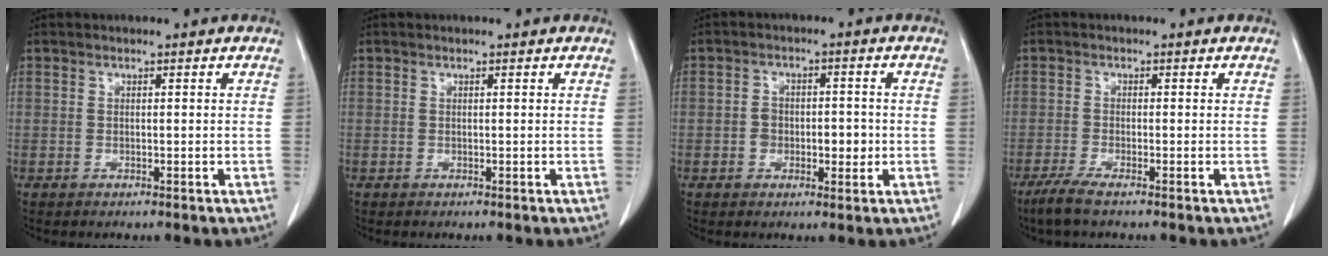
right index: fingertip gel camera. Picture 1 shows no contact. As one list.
[{"total": 0.0}, {"total": 4.8, "force": [-0.9, 3.1, 3.6], "torque": [-0.050, 0.012, -0.010]}, {"total": 2.9, "force": [-2.1, 0.0, 2.0], "torque": [-0.048, -0.008, -0.047]}]